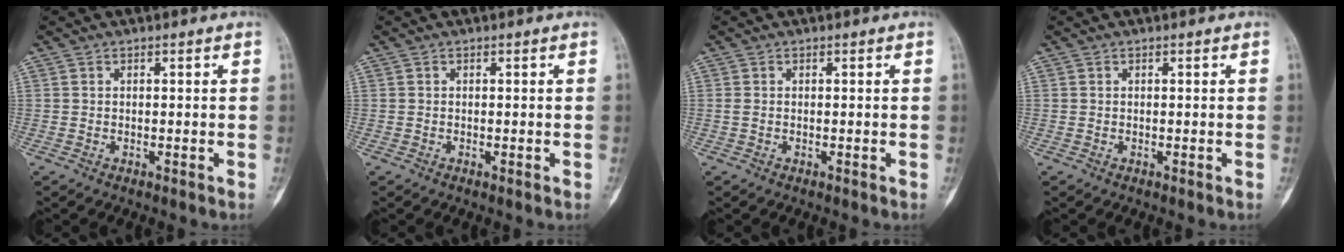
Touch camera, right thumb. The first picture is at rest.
{"total": 0.0}
{"total": 0.6, "force": [-0.1, 0.4, 0.5], "torque": [-0.015, -0.001, 0.000]}
{"total": 0.0}